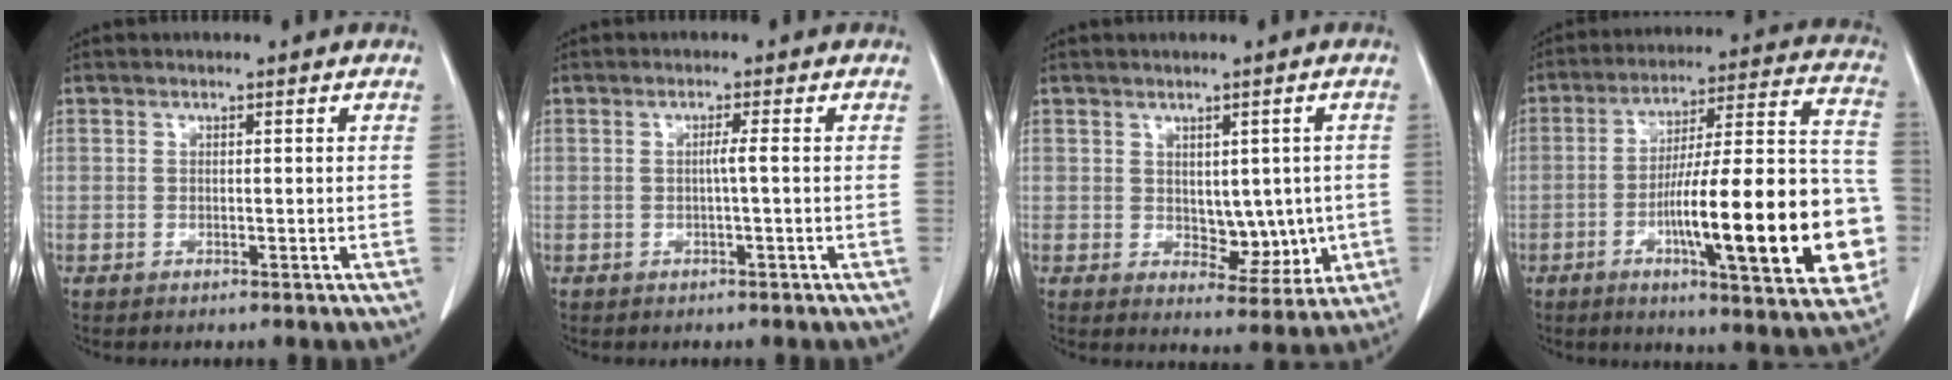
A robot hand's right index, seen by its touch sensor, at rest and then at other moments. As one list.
[{"total": 1.3, "force": [-0.2, -0.4, 1.2], "torque": [-0.020, 0.002, -0.004]}, {"total": 6.1, "force": [-0.1, 3.7, 4.9], "torque": [-0.050, -0.001, 0.017]}, {"total": 24.4, "force": [-6.4, 3.8, 23.2], "torque": [-0.284, 0.020, -0.085]}]